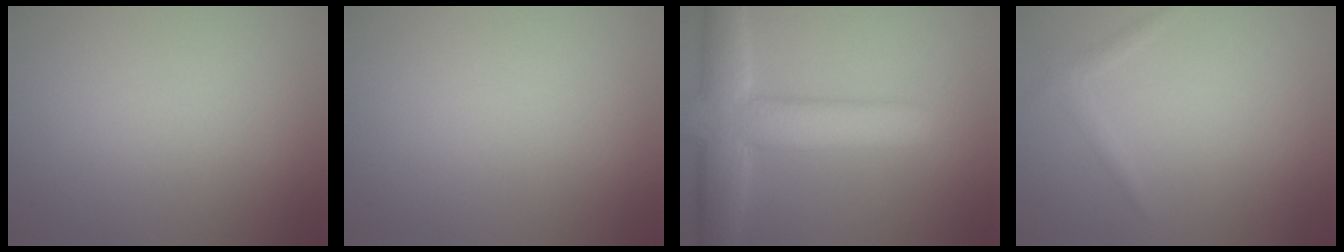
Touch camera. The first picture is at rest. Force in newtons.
{"total": 0.0}
{"total": 8.7, "press": 8.7, "slide": 0.5}
{"total": 1.1, "press": 1.1, "slide": 0.1}